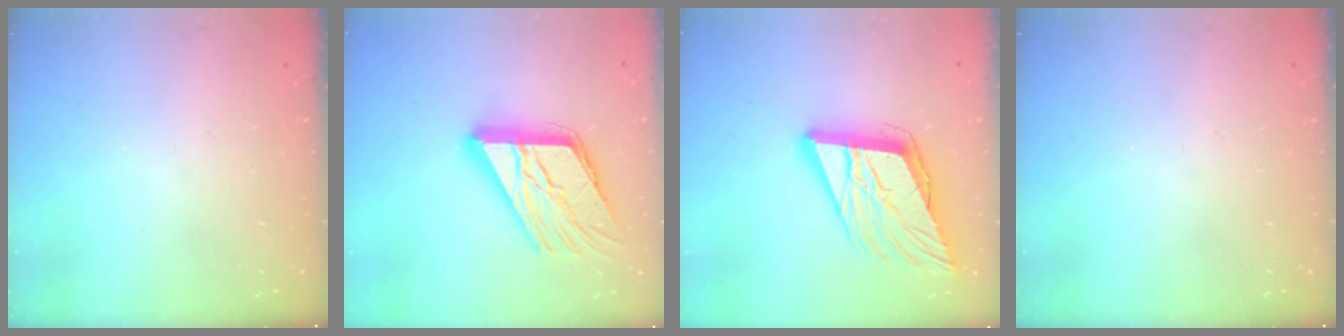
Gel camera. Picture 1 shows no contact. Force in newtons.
{"total": 19.0, "press": 18.9, "slide": 1.9}
{"total": 17.4, "press": 16.8, "slide": 4.4}
{"total": 0.0}